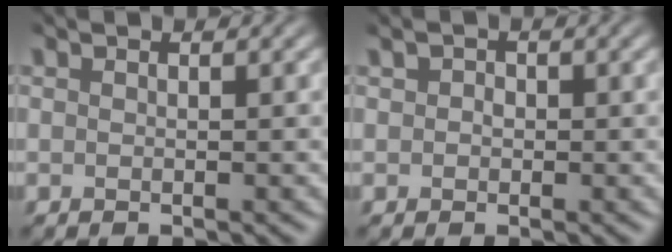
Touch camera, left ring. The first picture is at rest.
{"total": 1.3, "force": [0.3, 1.0, 0.6], "torque": [-0.008, 0.002, 0.000]}